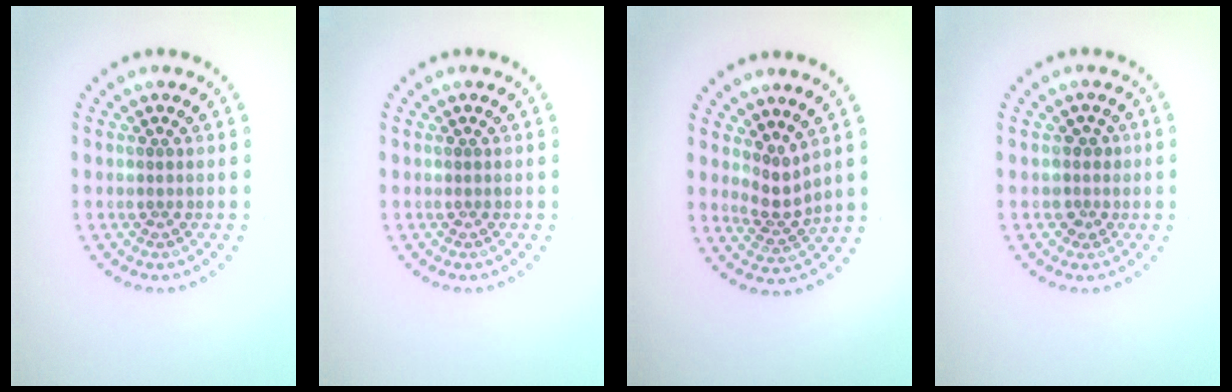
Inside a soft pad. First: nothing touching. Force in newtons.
{"total": 0.0}
{"total": 2.3, "press": 1.5, "slide": 1.7}
{"total": 1.5, "press": 1.2, "slide": 0.8}